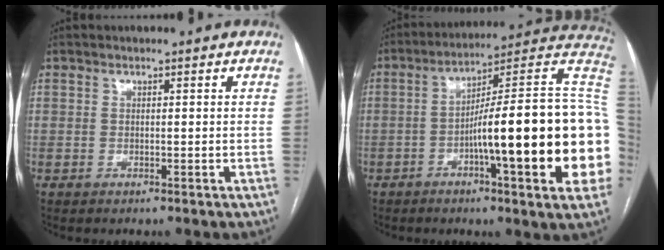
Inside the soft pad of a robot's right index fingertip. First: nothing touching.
{"total": 25.1, "force": [-3.8, 1.6, 24.8], "torque": [-0.253, 0.020, -0.061]}